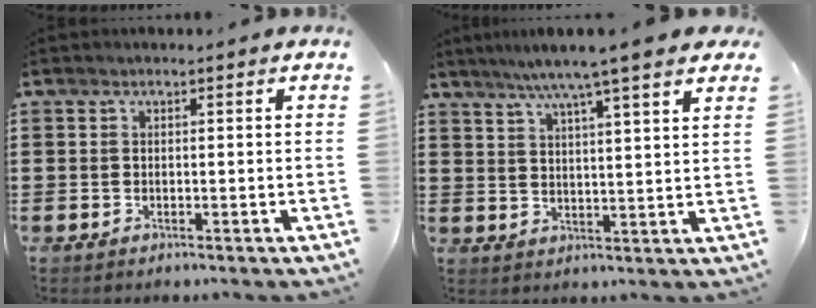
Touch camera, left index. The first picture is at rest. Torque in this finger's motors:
{"motor_torque": [2.14, 0.00, 0.27, -0.02]}